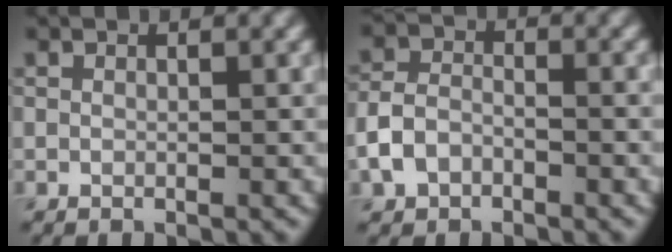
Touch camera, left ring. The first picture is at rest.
{"total": 3.2, "force": [-1.8, 2.2, 1.6], "torque": [-0.033, 0.004, -0.044]}